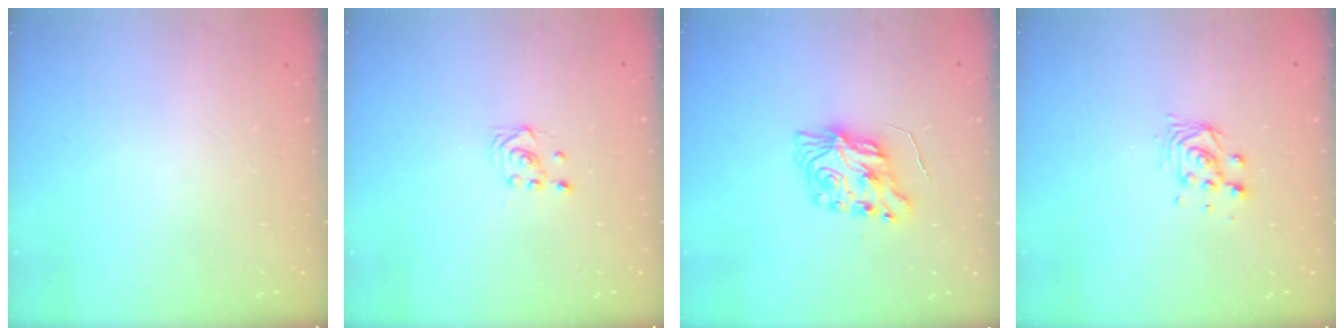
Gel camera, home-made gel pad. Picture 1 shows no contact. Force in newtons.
{"total": 2.9, "press": 2.6, "slide": 1.4}
{"total": 7.9, "press": 7.9, "slide": 0.2}
{"total": 5.0, "press": 5.0, "slide": 0.1}